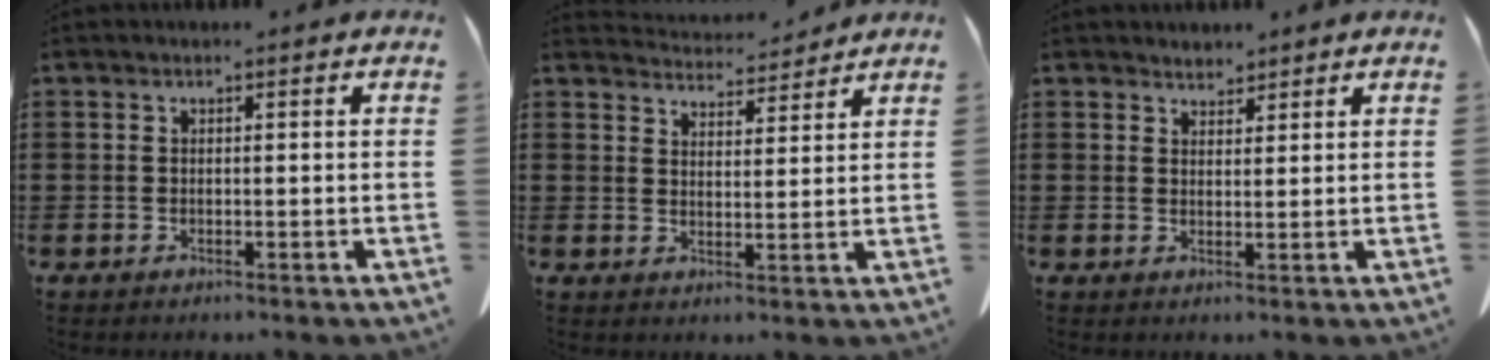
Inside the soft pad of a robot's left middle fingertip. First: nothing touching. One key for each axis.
{"total": 4.8, "fx": 4.7, "fy": 0.8, "fz": 0.5, "tx": -0.023, "ty": -0.019, "tz": 0.087}
{"total": 2.4, "fx": 2.3, "fy": 0.6, "fz": -0.2, "tx": -0.001, "ty": -0.002, "tz": 0.045}